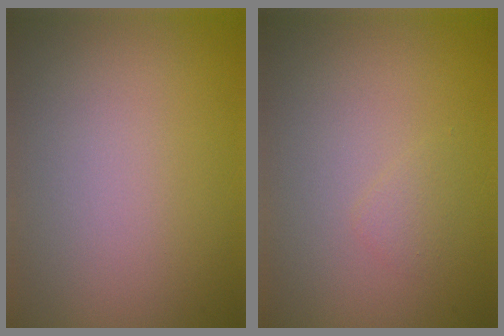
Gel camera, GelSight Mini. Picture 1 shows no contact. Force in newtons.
{"total": 0.8, "press": 0.8, "slide": 0.1}